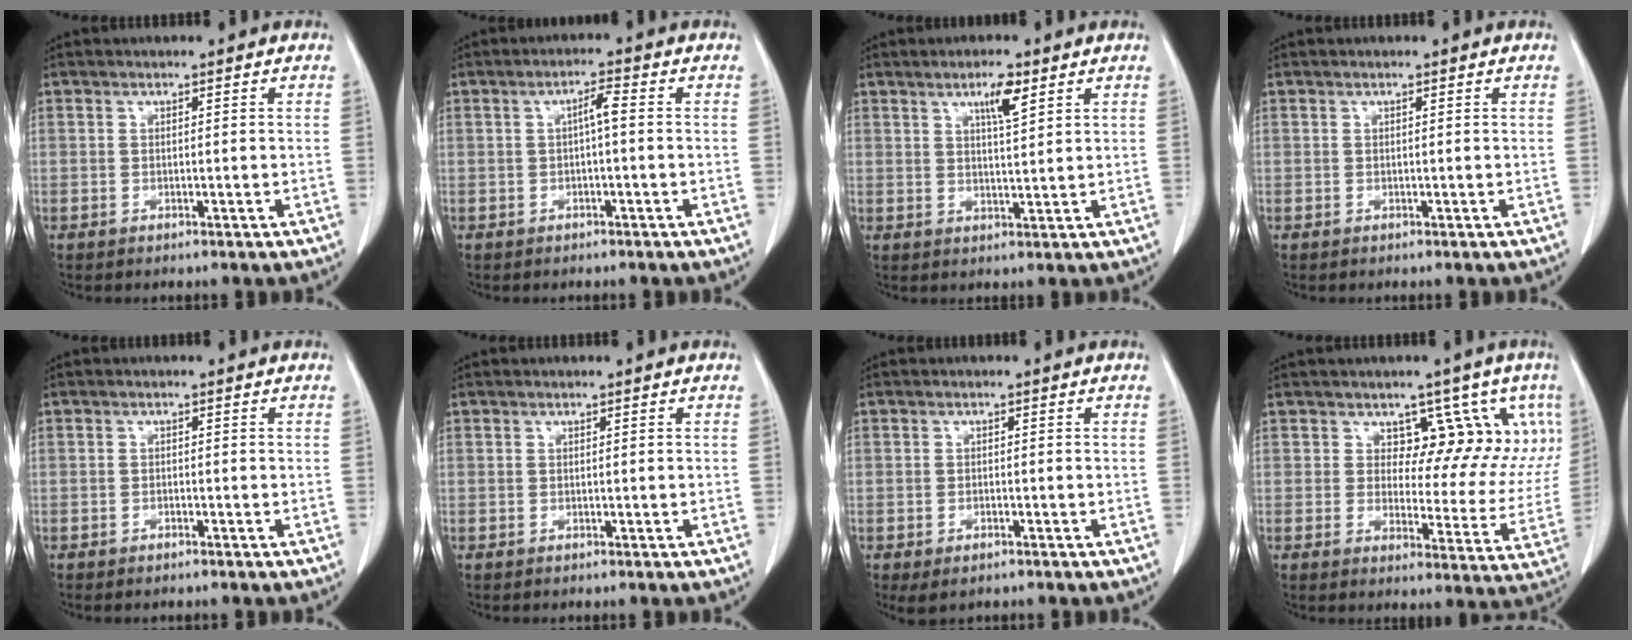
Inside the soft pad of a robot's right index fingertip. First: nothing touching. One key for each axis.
{"total": 2.5, "fx": 0.0, "fy": 0.2, "fz": 2.5, "tx": -0.043, "ty": 0.006, "tz": 0.000}
{"total": 4.3, "fx": 2.5, "fy": 0.5, "fz": 3.5, "tx": -0.059, "ty": -0.002, "tz": 0.042}
{"total": 0.0}
{"total": 0.8, "fx": -0.7, "fy": 0.2, "fz": 0.3, "tx": -0.008, "ty": -0.001, "tz": -0.010}
{"total": 0.0}
{"total": 2.7, "fx": -1.6, "fy": 1.2, "fz": 1.8, "tx": -0.034, "ty": -0.005, "tz": -0.019}
{"total": 10.5, "fx": 5.9, "fy": 6.9, "fz": 5.3, "tx": -0.037, "ty": -0.001, "tz": 0.062}